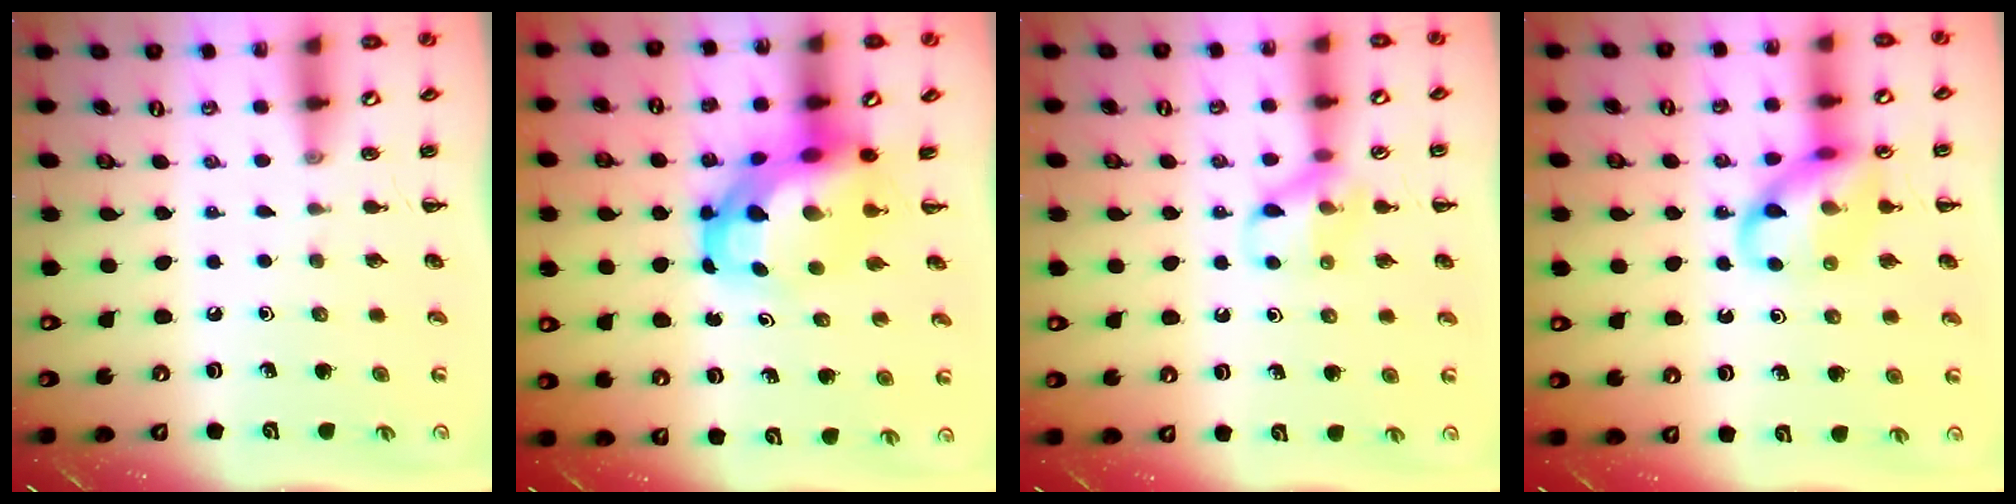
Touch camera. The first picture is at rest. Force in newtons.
{"total": 7.0, "press": 6.7, "slide": 1.8}
{"total": 10.1, "press": 10.1, "slide": 0.8}
{"total": 12.5, "press": 12.5, "slide": 1.2}